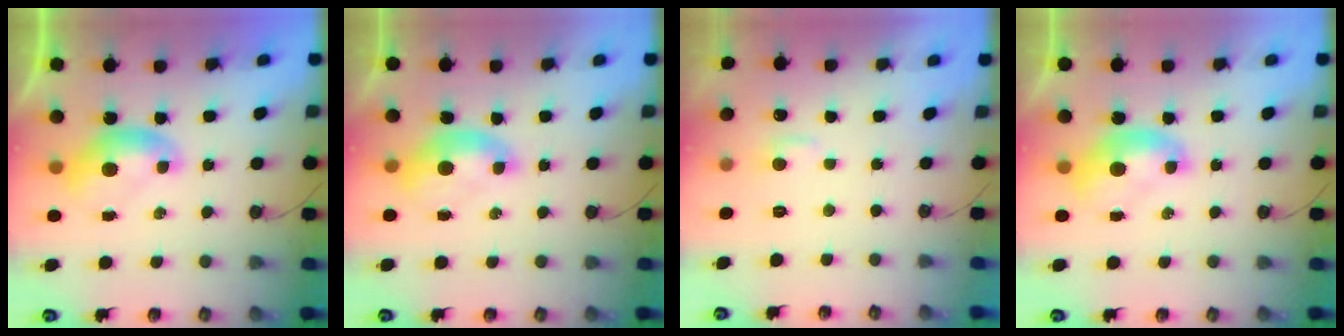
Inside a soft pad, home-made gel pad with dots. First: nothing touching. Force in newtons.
{"total": 1.8, "press": 1.6, "slide": 0.6}
{"total": 2.5, "press": 2.5, "slide": 0.5}
{"total": 1.4, "press": 1.4, "slide": 0.1}